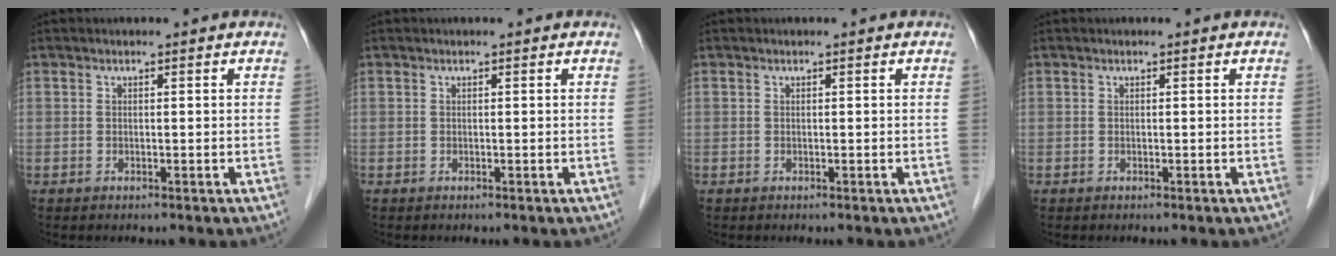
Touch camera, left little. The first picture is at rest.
{"total": 0.0}
{"total": 0.0}
{"total": 0.0}